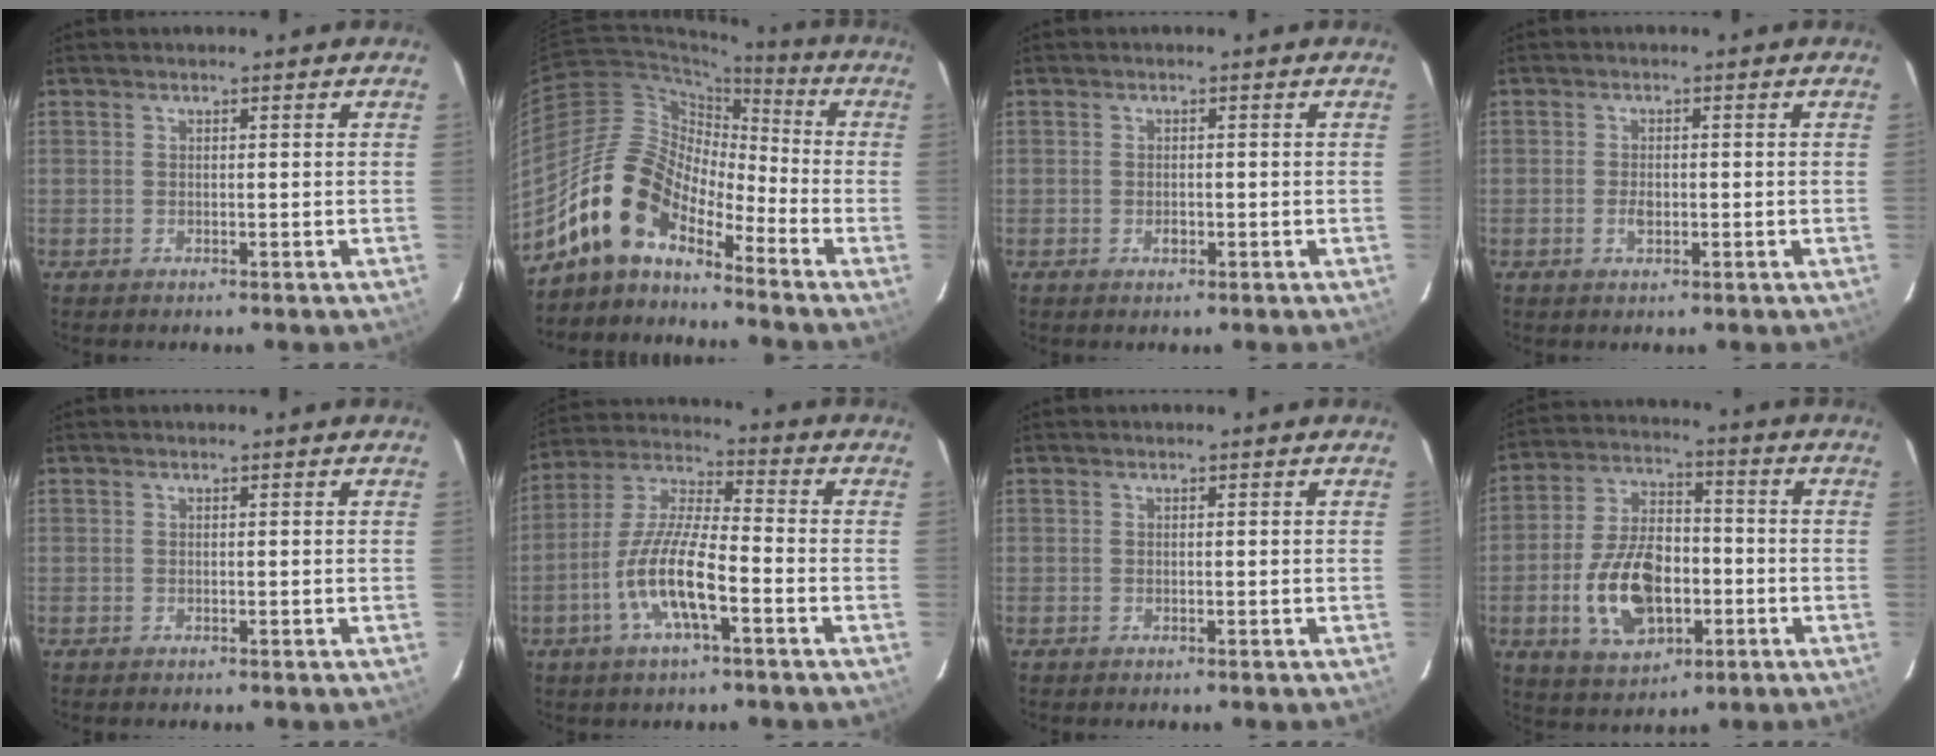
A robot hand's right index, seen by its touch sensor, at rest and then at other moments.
{"total": 12.9, "force": [-9.9, 5.5, 6.2], "torque": [-0.107, 0.020, -0.202]}
{"total": 1.3, "force": [-0.5, 0.9, 0.9], "torque": [-0.015, 0.002, -0.008]}
{"total": 2.3, "force": [-0.6, 1.4, 1.7], "torque": [-0.033, 0.001, -0.011]}
{"total": 0.0}
{"total": 12.1, "force": [-4.9, 3.0, 10.7], "torque": [-0.224, -0.004, -0.095]}
{"total": 0.0}
{"total": 15.3, "force": [-4.2, 9.1, 11.6], "torque": [-0.234, 0.011, -0.061]}